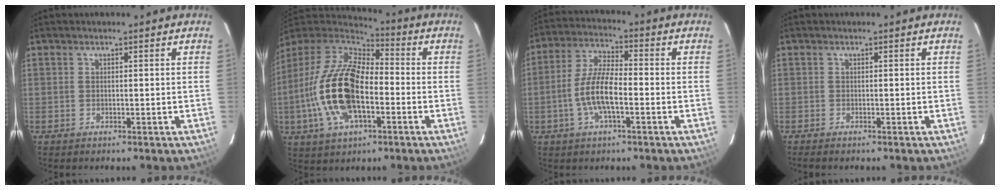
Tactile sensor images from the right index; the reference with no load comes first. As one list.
[{"total": 20.1, "force": [-4.5, 9.8, 16.9], "torque": [-0.359, -0.007, -0.086]}, {"total": 9.1, "force": [-2.8, 2.6, 8.2], "torque": [-0.170, 0.004, -0.054]}, {"total": 1.2, "force": [-1.0, 0.2, 0.6], "torque": [-0.017, -0.002, -0.018]}]